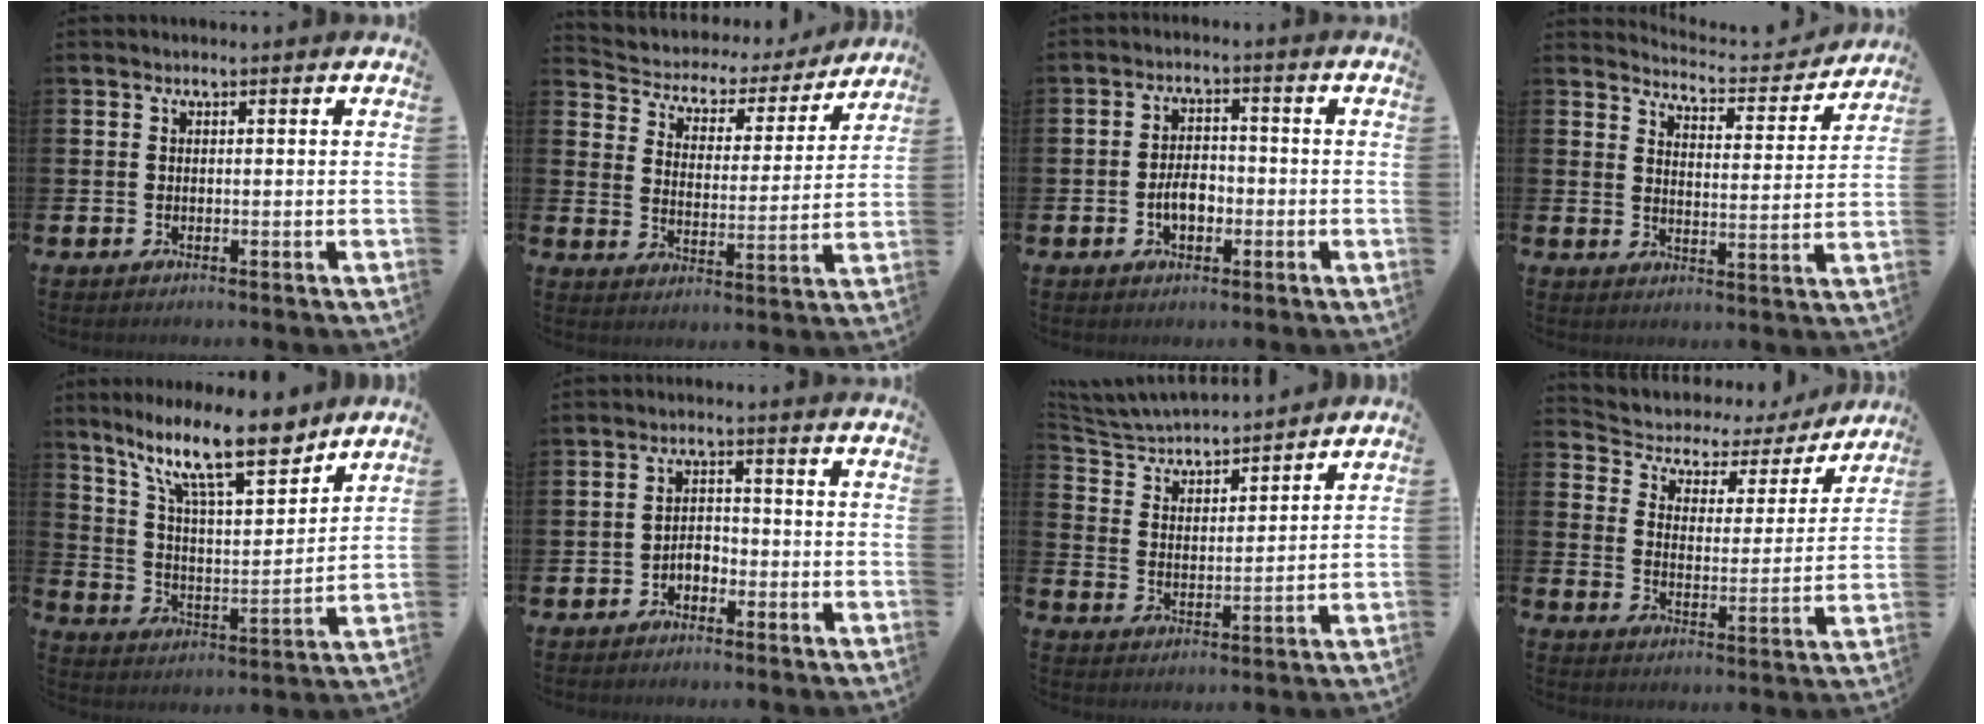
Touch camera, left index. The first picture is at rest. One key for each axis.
{"total": 4.5, "fx": 3.8, "fy": 2.2, "fz": 0.6, "tx": -0.040, "ty": -0.033, "tz": 0.058}
{"total": 3.9, "fx": -1.2, "fy": 2.3, "fz": 2.9, "tx": -0.032, "ty": -0.002, "tz": -0.028}
{"total": 4.4, "fx": 4.3, "fy": 0.4, "fz": 0.4, "tx": -0.021, "ty": -0.038, "tz": 0.069}
{"total": 14.0, "fx": 10.5, "fy": 3.5, "fz": 8.5, "tx": -0.171, "ty": -0.047, "tz": 0.182}
{"total": 2.3, "fx": -1.9, "fy": 1.2, "fz": 0.6, "tx": -0.020, "ty": 0.008, "tz": -0.040}
{"total": 4.8, "fx": 4.6, "fy": 0.8, "fz": 0.8, "tx": -0.041, "ty": -0.042, "tz": 0.074}
{"total": 4.9, "fx": 4.0, "fy": 2.6, "fz": 1.0, "tx": -0.047, "ty": -0.031, "tz": 0.060}